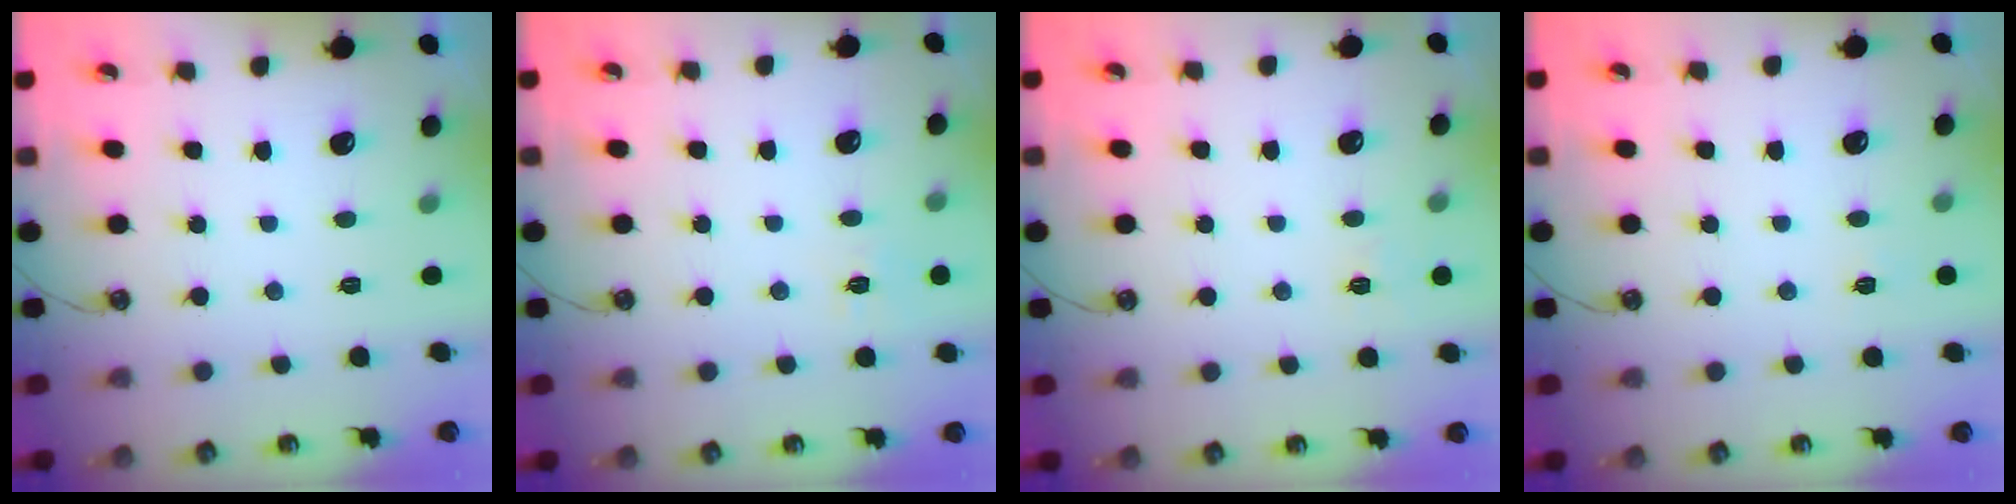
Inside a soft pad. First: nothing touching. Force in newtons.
{"total": 6.6, "press": 6.6, "slide": 0.5}
{"total": 2.9, "press": 2.9, "slide": 0.4}
{"total": 2.7, "press": 2.6, "slide": 0.4}